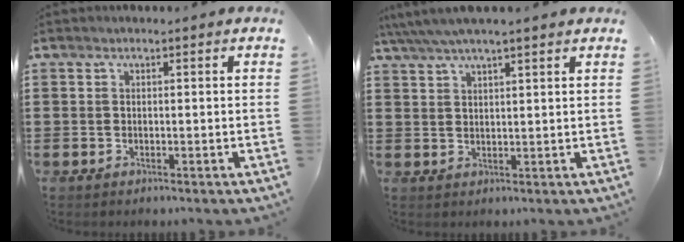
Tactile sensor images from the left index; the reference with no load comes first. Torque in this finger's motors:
{"motor_torque": [1.01, -1.13, 0.83, 0.21]}